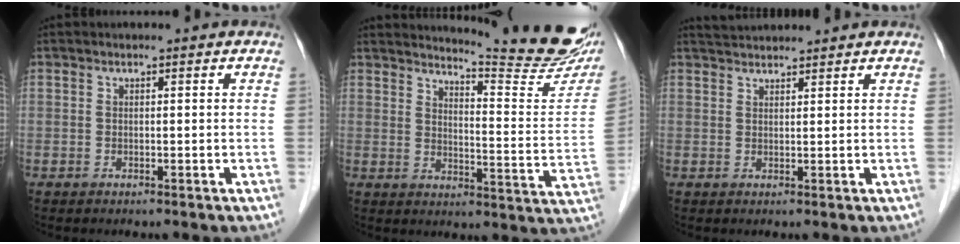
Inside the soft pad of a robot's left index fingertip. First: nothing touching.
{"total": 17.8, "force": [16.5, 0.3, 6.6], "torque": [-0.095, -0.103, 0.194]}
{"total": 3.4, "force": [3.4, 0.0, 0.5], "torque": [-0.013, 0.031, 0.065]}